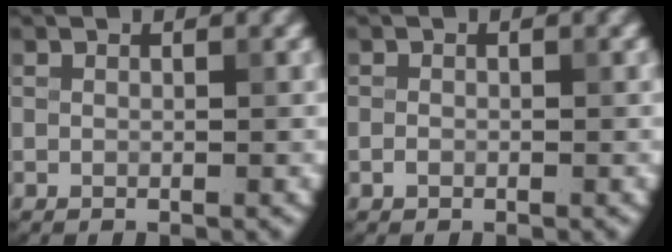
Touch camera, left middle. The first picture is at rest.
{"total": 0.6, "force": [-0.3, 0.5, 0.3], "torque": [-0.003, -0.001, -0.006]}